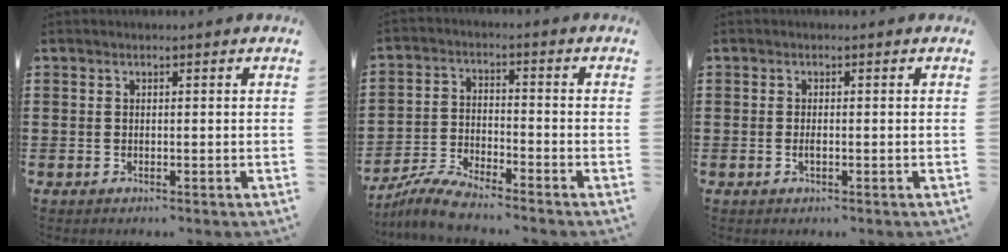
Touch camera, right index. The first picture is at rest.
{"total": 5.9, "force": [-5.6, 0.2, 1.6], "torque": [-0.047, -0.006, -0.113]}
{"total": 1.0, "force": [-0.3, 0.2, 0.9], "torque": [-0.018, -0.004, -0.005]}